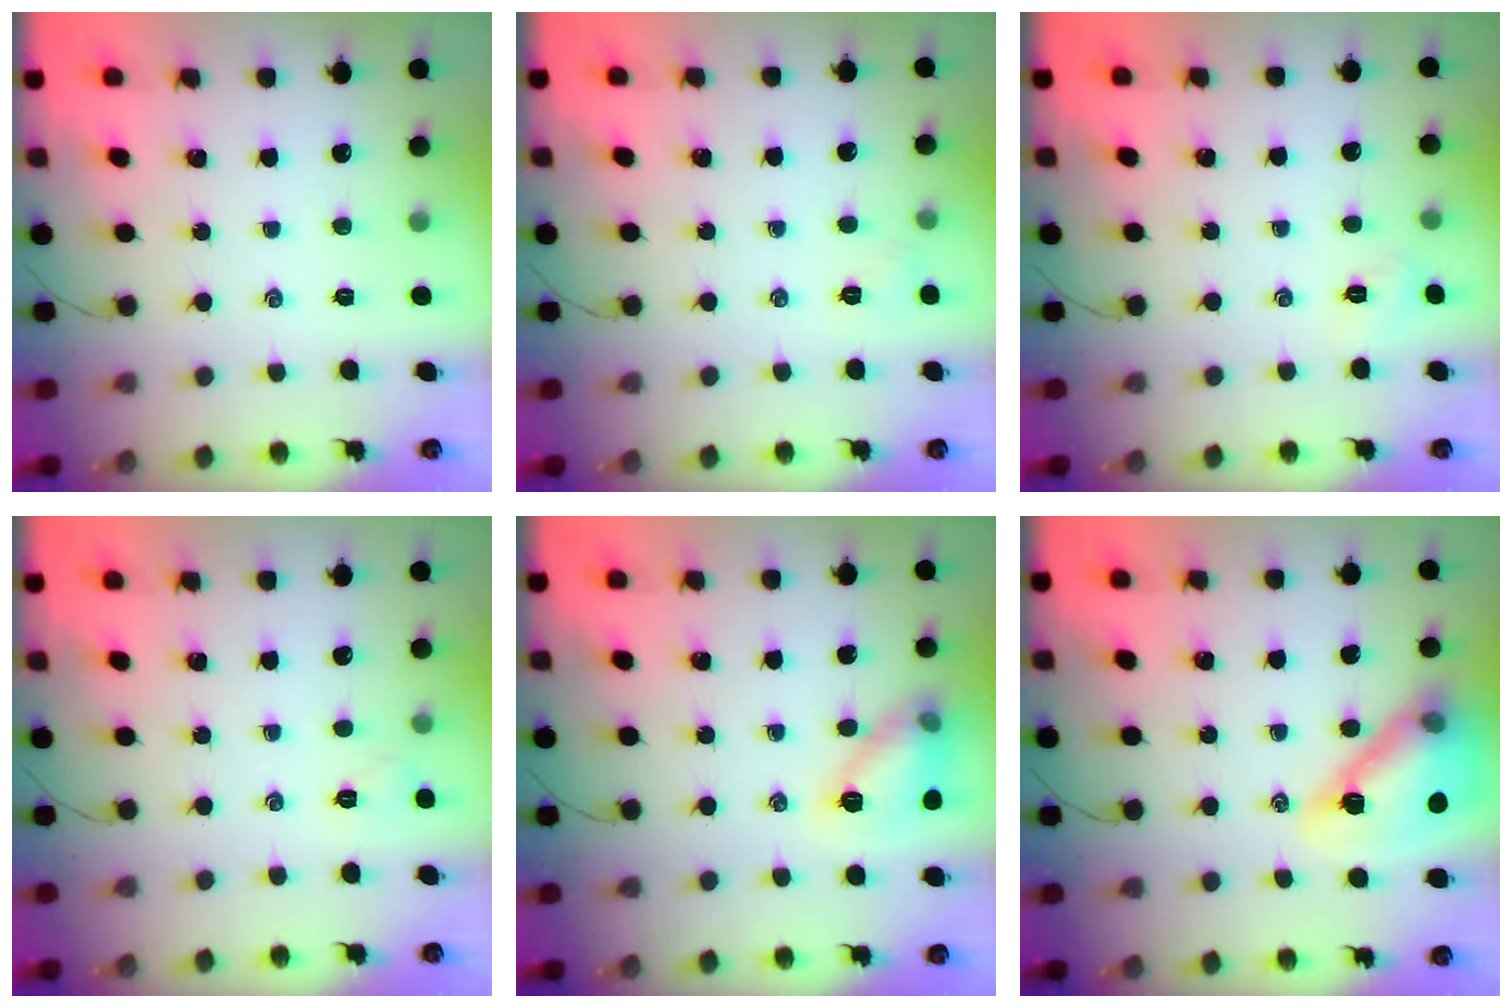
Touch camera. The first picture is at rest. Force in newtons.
{"total": 3.8, "press": 3.6, "slide": 1.1}
{"total": 2.6, "press": 2.4, "slide": 0.8}
{"total": 4.1, "press": 3.9, "slide": 1.2}
{"total": 12.3, "press": 12.3, "slide": 0.3}
{"total": 18.4, "press": 18.1, "slide": 2.8}